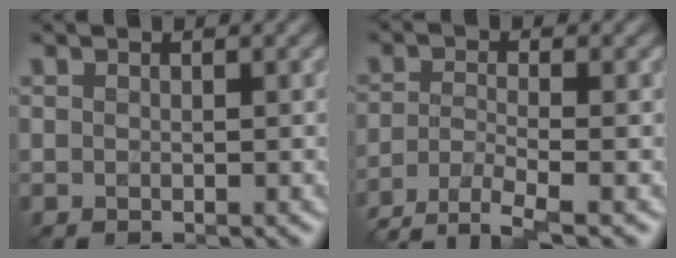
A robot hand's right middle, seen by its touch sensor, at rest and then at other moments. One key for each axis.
{"total": 4.1, "fx": -3.2, "fy": 0.8, "fz": 2.5, "tx": -0.048, "ty": -0.010, "tz": -0.068}